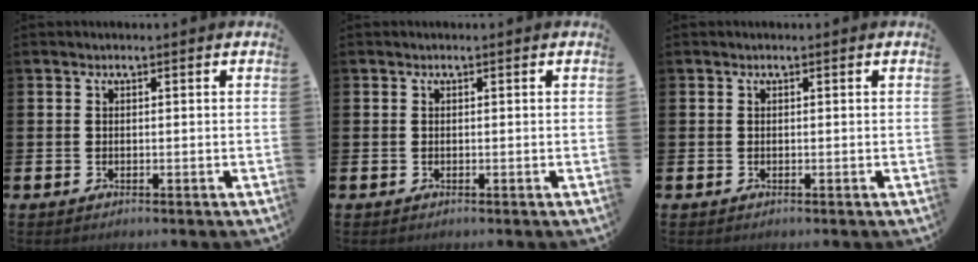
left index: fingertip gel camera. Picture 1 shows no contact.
{"total": 0.0}
{"total": 0.0}